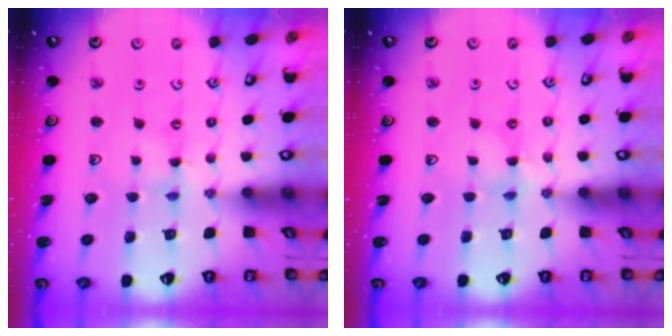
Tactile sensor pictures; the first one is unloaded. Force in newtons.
{"total": 1.9, "press": 1.9, "slide": 0.3}